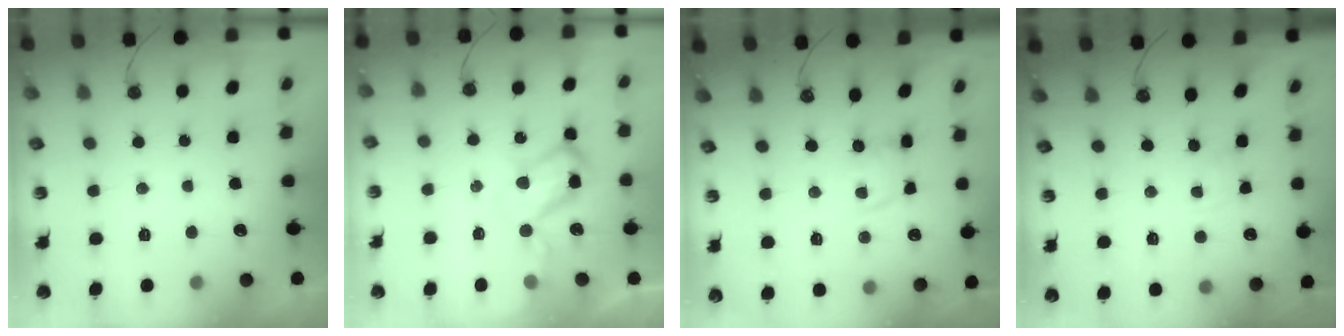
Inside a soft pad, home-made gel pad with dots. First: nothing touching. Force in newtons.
{"total": 10.7, "press": 10.6, "slide": 1.5}
{"total": 2.8, "press": 2.8, "slide": 0.2}
{"total": 2.4, "press": 2.4, "slide": 0.3}